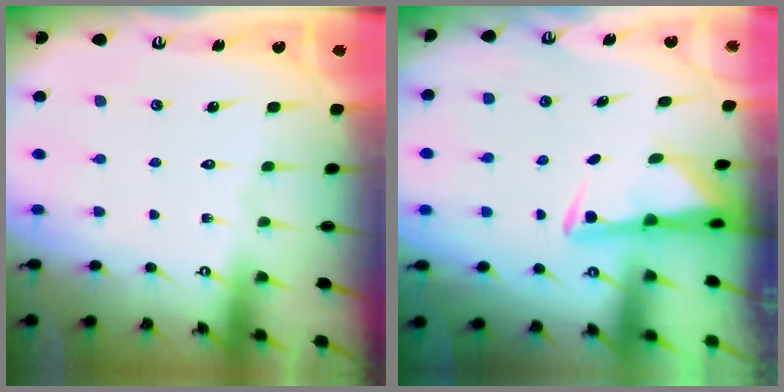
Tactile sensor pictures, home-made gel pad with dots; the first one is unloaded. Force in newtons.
{"total": 3.0, "press": 2.9, "slide": 0.6}